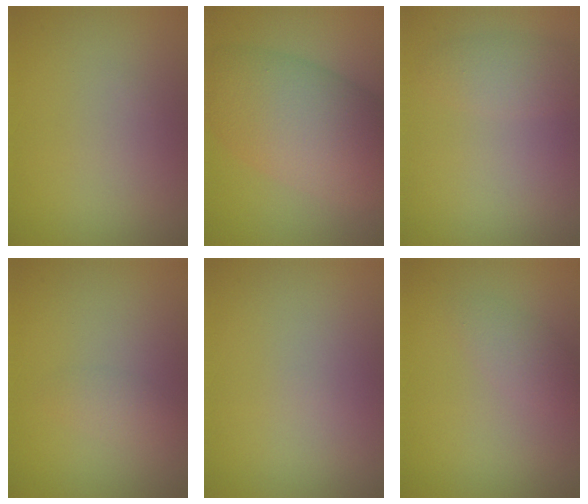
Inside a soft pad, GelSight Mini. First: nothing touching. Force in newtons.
{"total": 9.1, "press": 9.1, "slide": 0.5}
{"total": 2.1, "press": 2.1, "slide": 0.1}
{"total": 1.1, "press": 1.1, "slide": 0.1}
{"total": 0.0}
{"total": 1.6, "press": 1.6, "slide": 0.2}